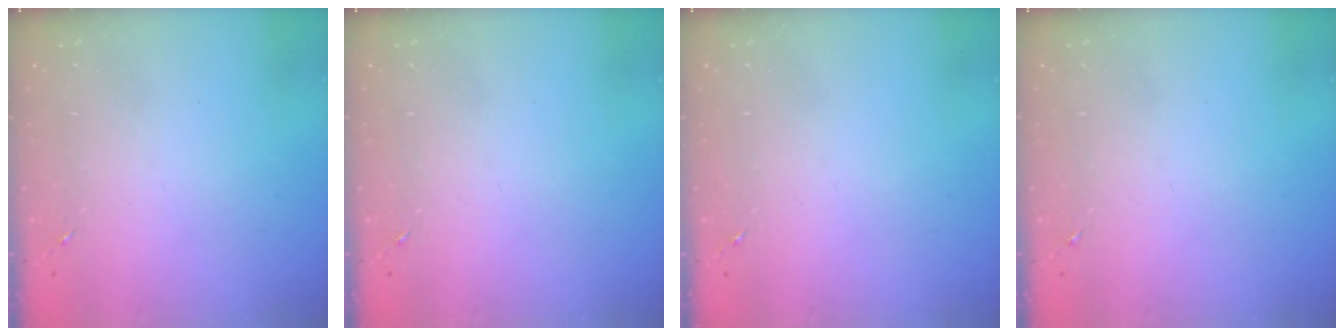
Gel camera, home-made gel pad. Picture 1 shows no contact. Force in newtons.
{"total": 0.0}
{"total": 0.0}
{"total": 0.0}